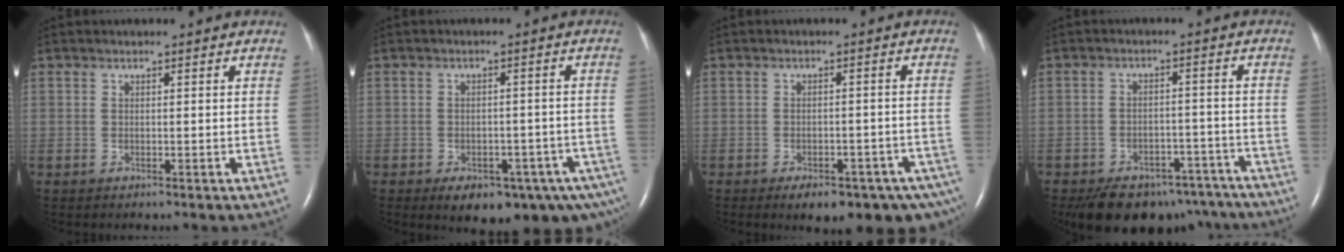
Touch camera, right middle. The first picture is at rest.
{"total": 13.0, "force": [-8.4, 5.4, 8.2], "torque": [-0.073, 0.007, -0.104]}
{"total": 13.5, "force": [-9.1, 5.5, 8.2], "torque": [-0.082, 0.002, -0.109]}
{"total": 16.0, "force": [-12.9, 7.8, 5.7], "torque": [-0.091, 0.006, -0.161]}